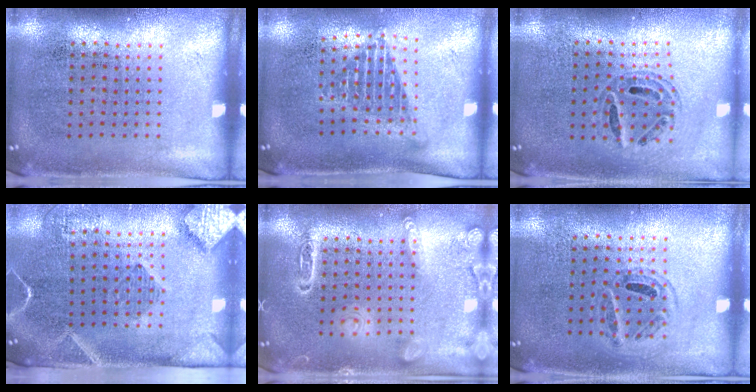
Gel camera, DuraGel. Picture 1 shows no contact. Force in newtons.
{"total": 1.4, "press": 1.1, "slide": 0.8}
{"total": 0.6, "press": 0.6, "slide": 0.2}
{"total": 2.9, "press": 2.1, "slide": 2.0}
{"total": 3.1, "press": 3.1, "slide": 0.2}
{"total": 0.9, "press": 0.8, "slide": 0.4}